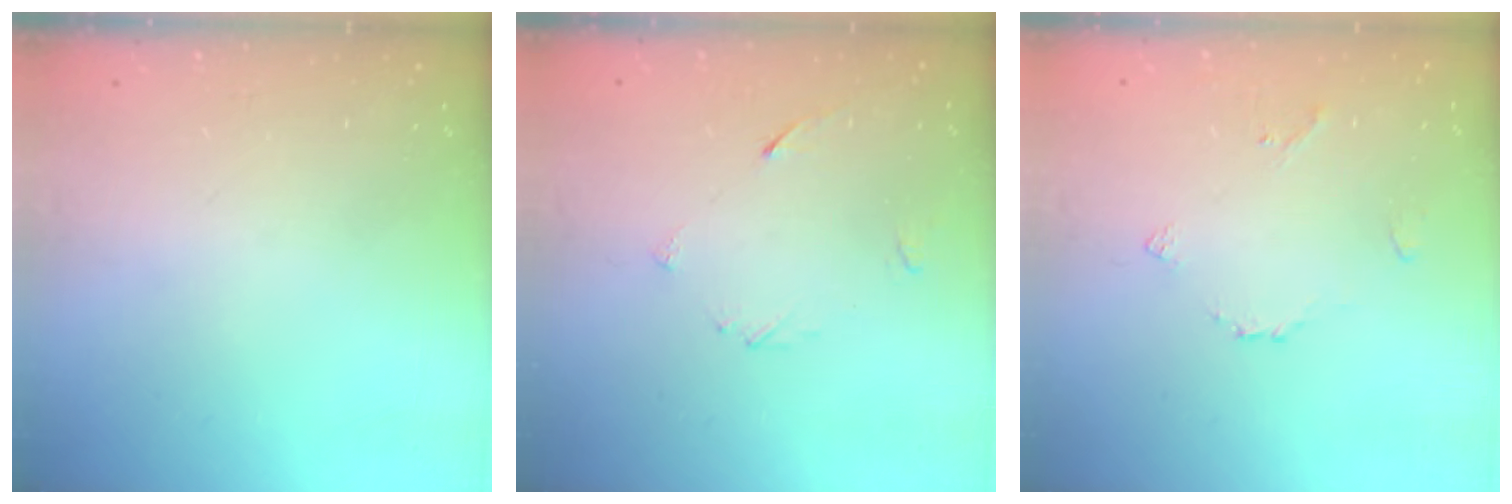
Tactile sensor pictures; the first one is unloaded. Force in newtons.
{"total": 3.1, "press": 3.1, "slide": 0.4}
{"total": 3.6, "press": 3.5, "slide": 0.8}